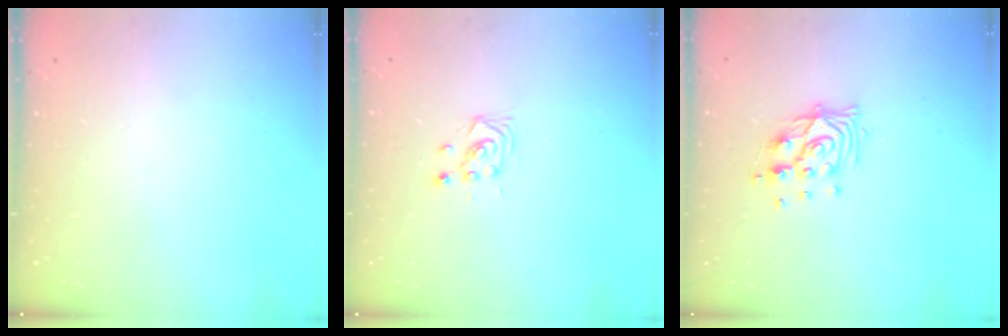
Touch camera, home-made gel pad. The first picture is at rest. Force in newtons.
{"total": 3.7, "press": 3.7, "slide": 0.1}
{"total": 11.0, "press": 11.0, "slide": 1.3}